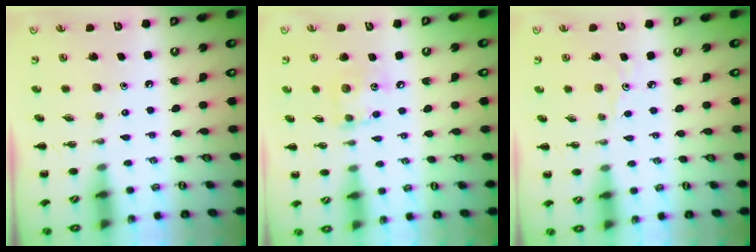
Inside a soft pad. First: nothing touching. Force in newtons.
{"total": 7.1, "press": 7.1, "slide": 0.8}
{"total": 2.2, "press": 2.0, "slide": 0.9}